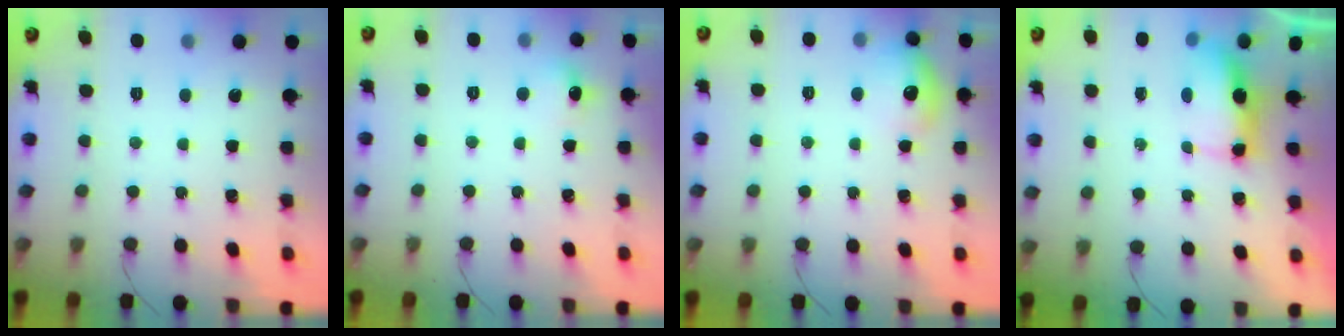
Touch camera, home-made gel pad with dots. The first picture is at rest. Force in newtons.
{"total": 5.9, "press": 5.7, "slide": 1.5}
{"total": 11.0, "press": 10.9, "slide": 0.9}
{"total": 6.3, "press": 6.2, "slide": 0.7}